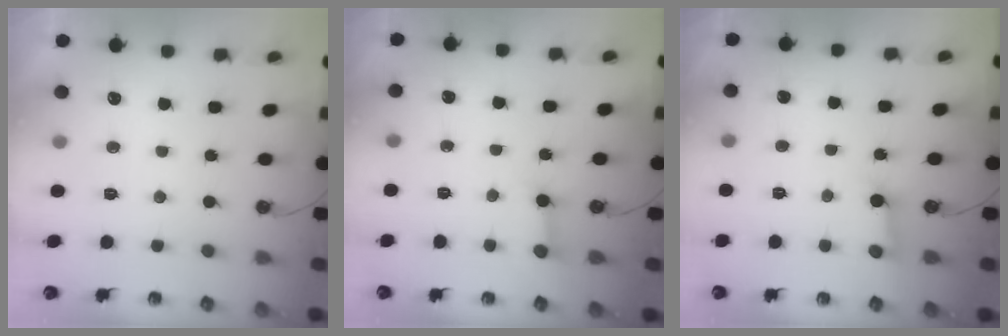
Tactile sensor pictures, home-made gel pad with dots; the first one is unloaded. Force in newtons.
{"total": 3.6, "press": 3.5, "slide": 0.3}
{"total": 4.0, "press": 3.9, "slide": 0.4}